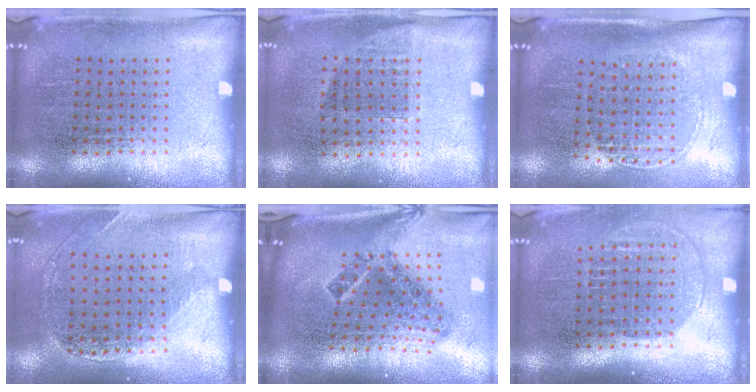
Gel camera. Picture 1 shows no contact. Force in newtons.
{"total": 0.8, "press": 0.7, "slide": 0.5}
{"total": 1.5, "press": 1.2, "slide": 0.8}
{"total": 1.2, "press": 1.1, "slide": 0.4}
{"total": 2.1, "press": 1.3, "slide": 1.6}
{"total": 1.5, "press": 1.2, "slide": 0.8}